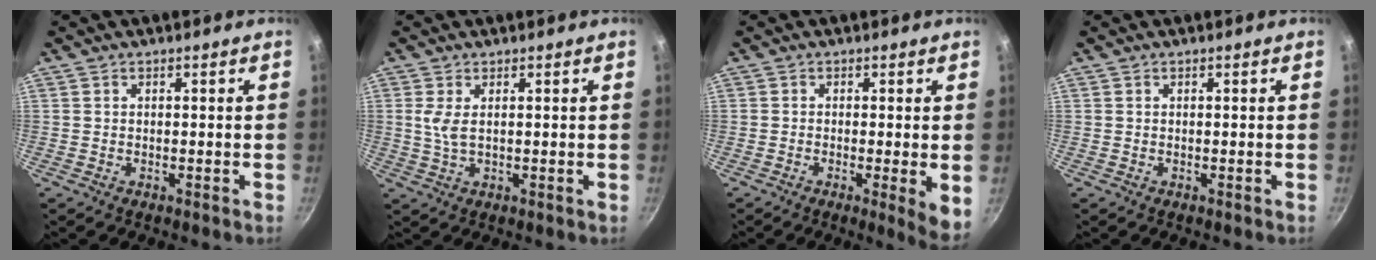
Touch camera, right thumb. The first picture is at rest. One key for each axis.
{"total": 3.1, "fx": 0.8, "fy": 1.2, "fz": 2.7, "tx": -0.060, "ty": -0.004, "tz": 0.019}
{"total": 5.3, "fx": -0.7, "fy": 0.8, "fz": 5.2, "tx": -0.066, "ty": -0.012, "tz": -0.011}
{"total": 0.0}